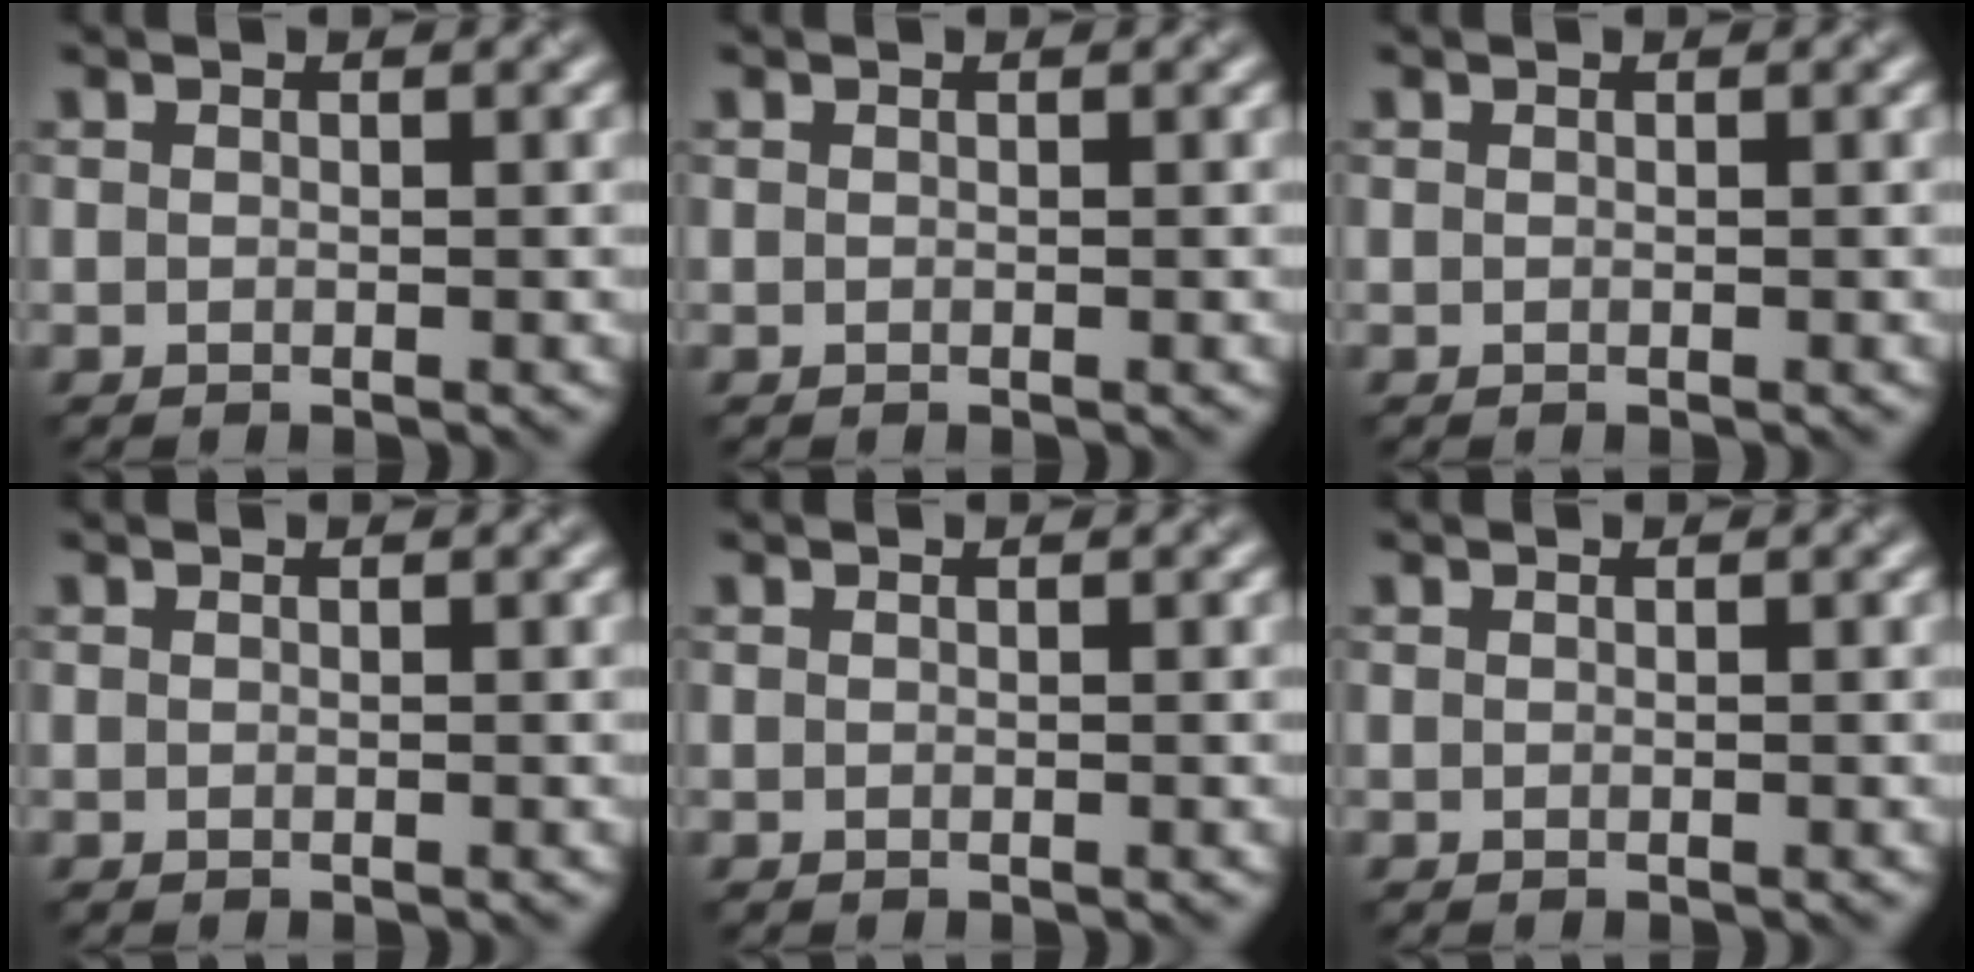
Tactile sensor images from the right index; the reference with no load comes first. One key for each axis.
{"total": 0.0}
{"total": 0.0}
{"total": 0.0}
{"total": 0.0}
{"total": 0.0}